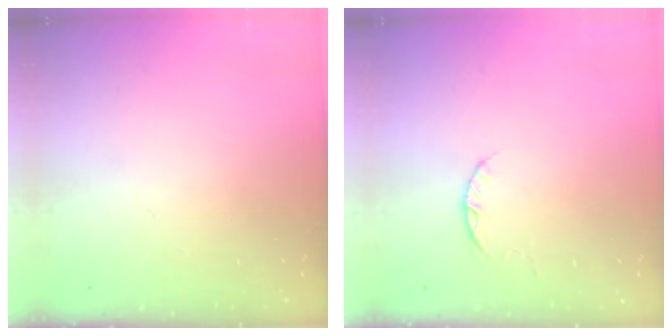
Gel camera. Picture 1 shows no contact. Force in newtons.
{"total": 2.3, "press": 2.3, "slide": 0.4}